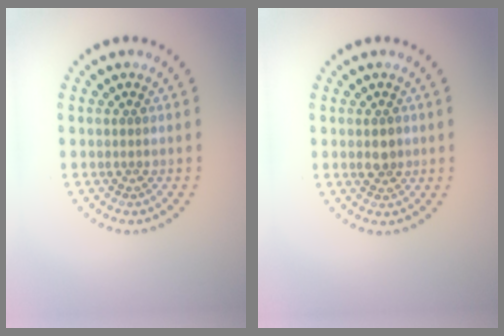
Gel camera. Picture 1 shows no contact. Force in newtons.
{"total": 1.6, "press": 1.6, "slide": 0.3}